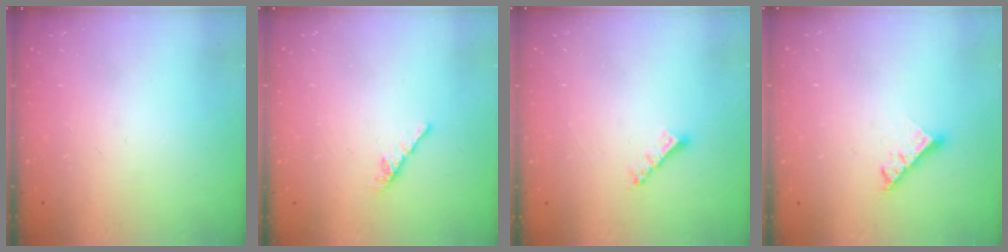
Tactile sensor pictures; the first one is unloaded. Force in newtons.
{"total": 0.0}
{"total": 3.8, "press": 3.8, "slide": 0.2}
{"total": 6.6, "press": 6.6, "slide": 0.6}